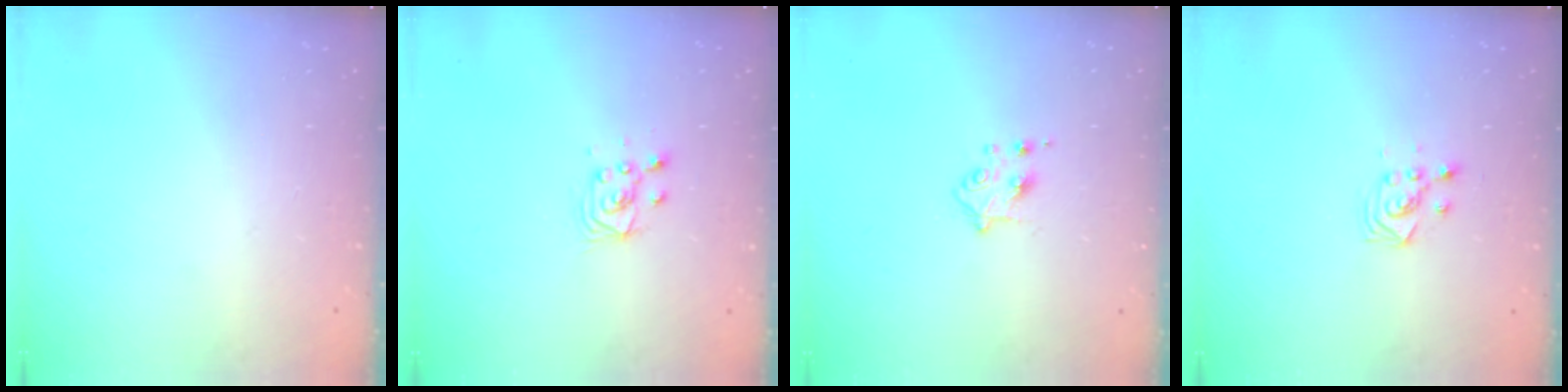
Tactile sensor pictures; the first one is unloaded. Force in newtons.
{"total": 3.7, "press": 3.7, "slide": 0.3}
{"total": 4.8, "press": 4.8, "slide": 0.6}
{"total": 2.9, "press": 2.9, "slide": 0.4}